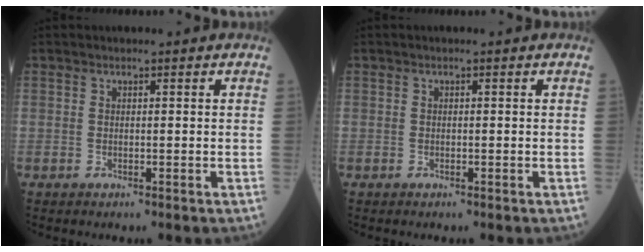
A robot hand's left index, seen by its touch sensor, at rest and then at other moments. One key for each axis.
{"total": 0.0}